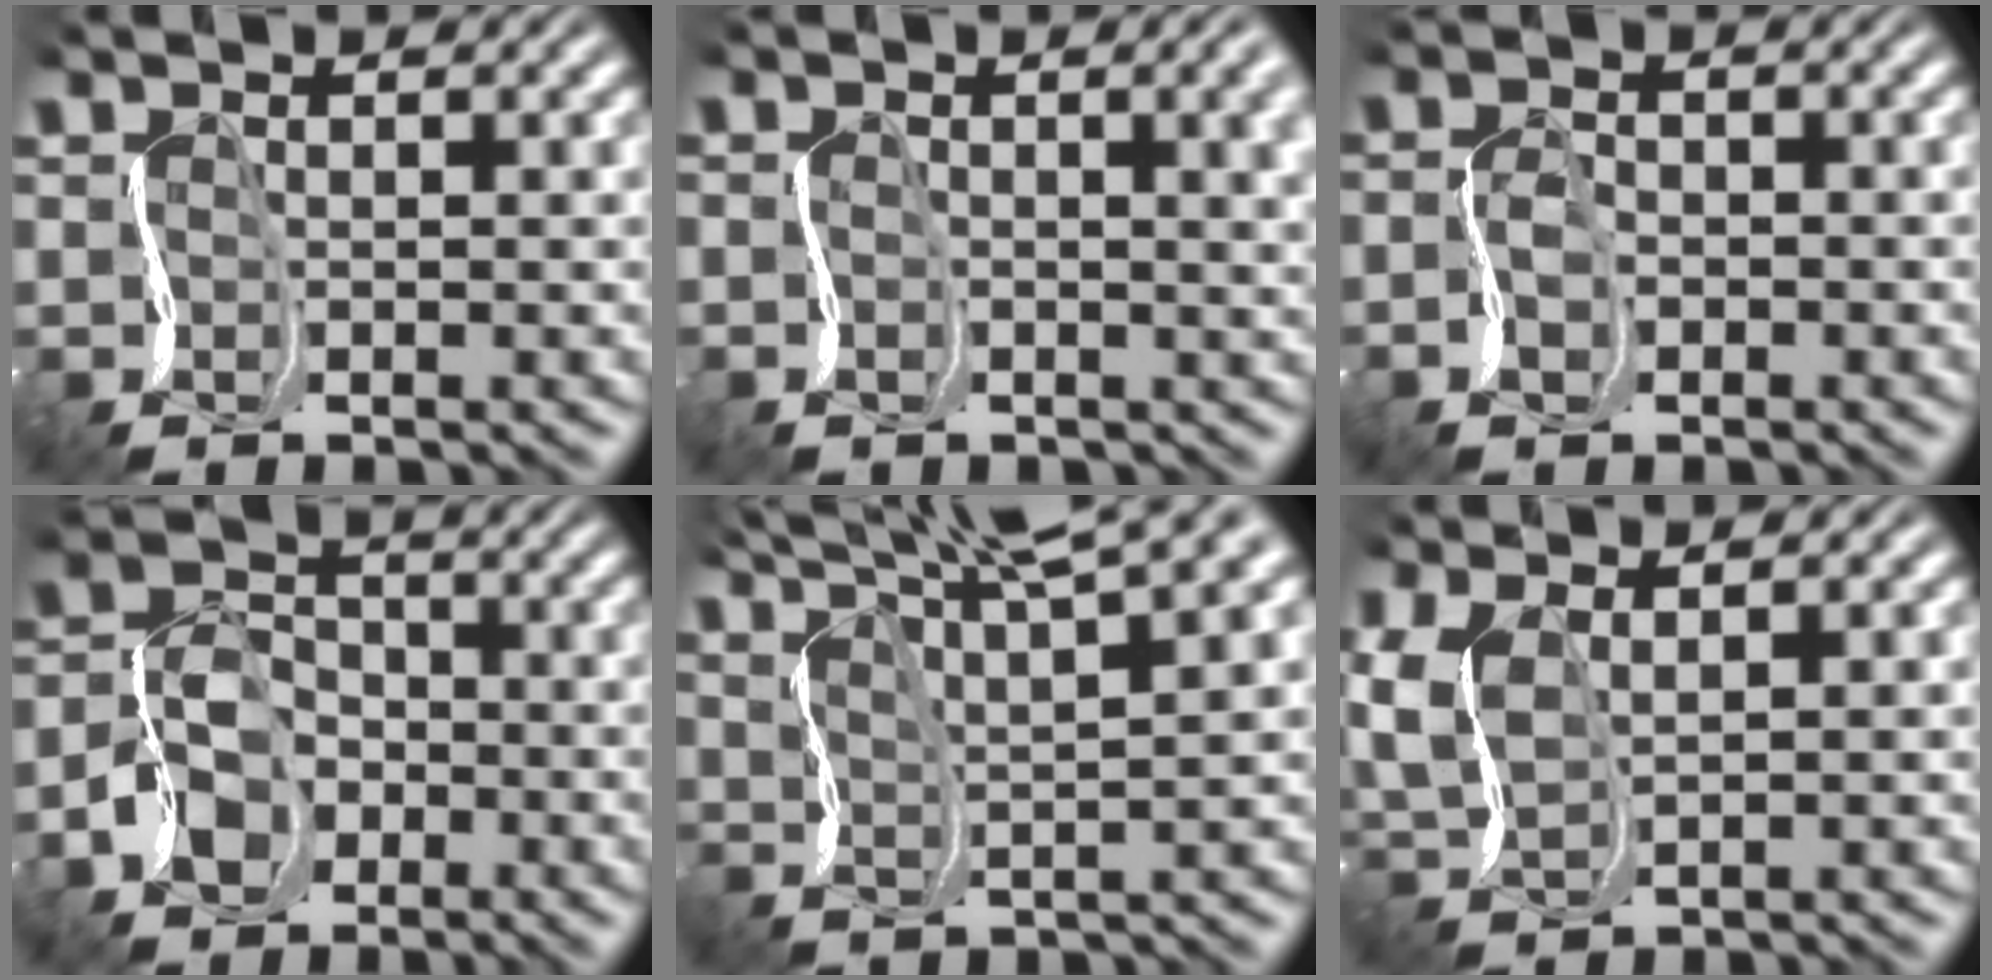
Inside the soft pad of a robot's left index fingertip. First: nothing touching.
{"total": 5.6, "force": [0.9, 3.1, 4.6], "torque": [-0.048, 0.019, 0.000]}
{"total": 1.1, "force": [-0.8, 0.7, 0.3], "torque": [-0.021, 0.010, -0.024]}
{"total": 3.5, "force": [-2.0, 2.7, 0.8], "torque": [-0.031, 0.016, -0.049]}
{"total": 8.5, "force": [7.3, 0.6, 4.4], "torque": [-0.078, 0.032, 0.087]}
{"total": 2.3, "force": [1.5, 1.0, 1.4], "torque": [-0.055, 0.012, 0.029]}